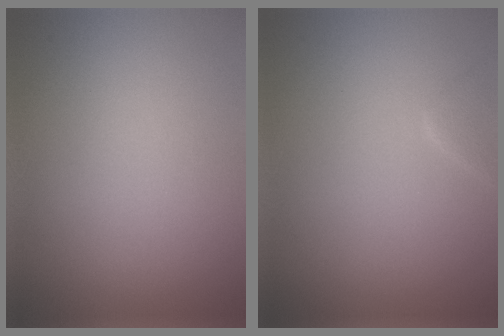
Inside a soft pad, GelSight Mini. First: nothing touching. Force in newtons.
{"total": 1.2, "press": 1.2, "slide": 0.1}